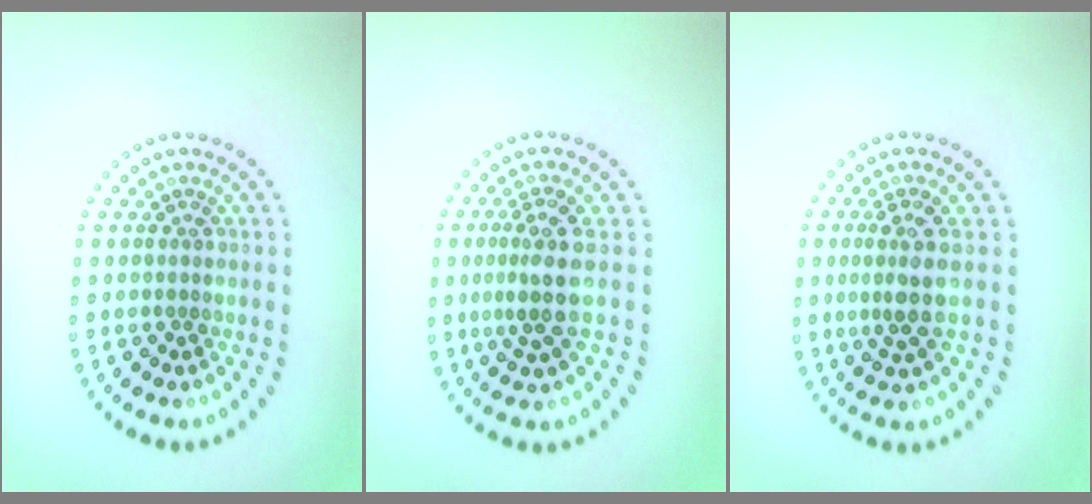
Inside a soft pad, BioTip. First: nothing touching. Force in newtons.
{"total": 3.1, "press": 2.6, "slide": 1.8}
{"total": 2.7, "press": 2.2, "slide": 1.6}